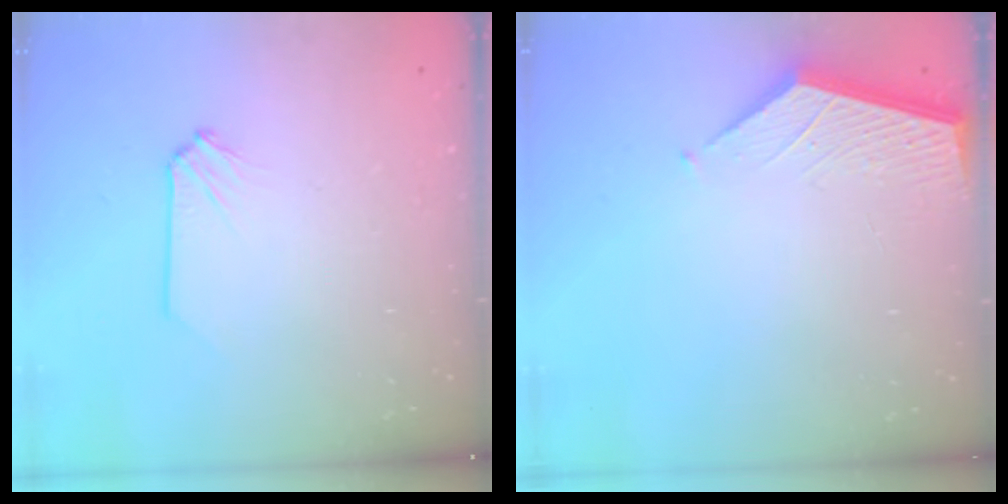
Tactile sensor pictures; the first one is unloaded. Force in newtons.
{"total": 3.6, "press": 3.5, "slide": 0.3}